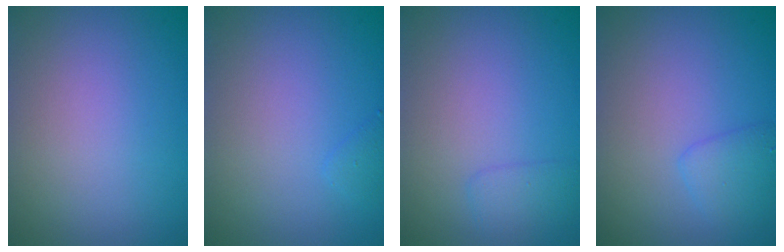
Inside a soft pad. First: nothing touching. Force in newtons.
{"total": 0.8, "press": 0.8, "slide": 0.0}
{"total": 1.6, "press": 1.6, "slide": 0.1}
{"total": 1.8, "press": 1.8, "slide": 0.2}